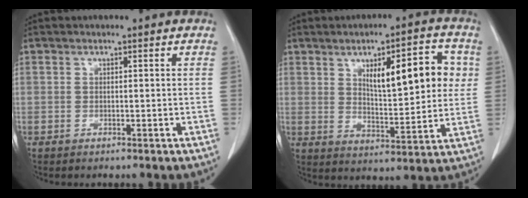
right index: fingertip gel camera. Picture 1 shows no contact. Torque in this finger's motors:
{"motor_torque": [0.44, 0.23, 0.30, 0.13]}